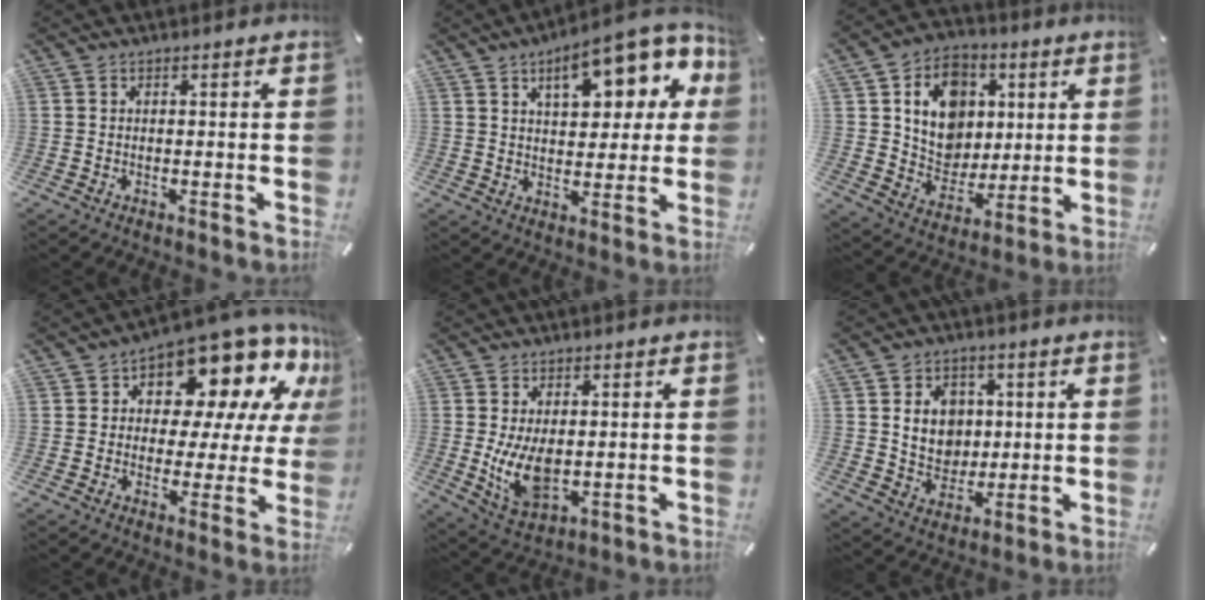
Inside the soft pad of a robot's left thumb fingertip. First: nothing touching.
{"total": 16.4, "force": [7.5, 8.1, 12.1], "torque": [-0.165, -0.027, 0.123]}
{"total": 14.4, "force": [3.6, 12.4, 6.3], "torque": [-0.099, -0.009, 0.074]}
{"total": 15.7, "force": [10.3, 8.2, 8.5], "torque": [-0.120, -0.091, 0.174]}
{"total": 9.3, "force": [0.0, 5.6, 7.5], "torque": [-0.160, -0.014, -0.001]}
{"total": 9.2, "force": [1.9, 8.1, 4.0], "torque": [-0.060, 0.002, 0.036]}